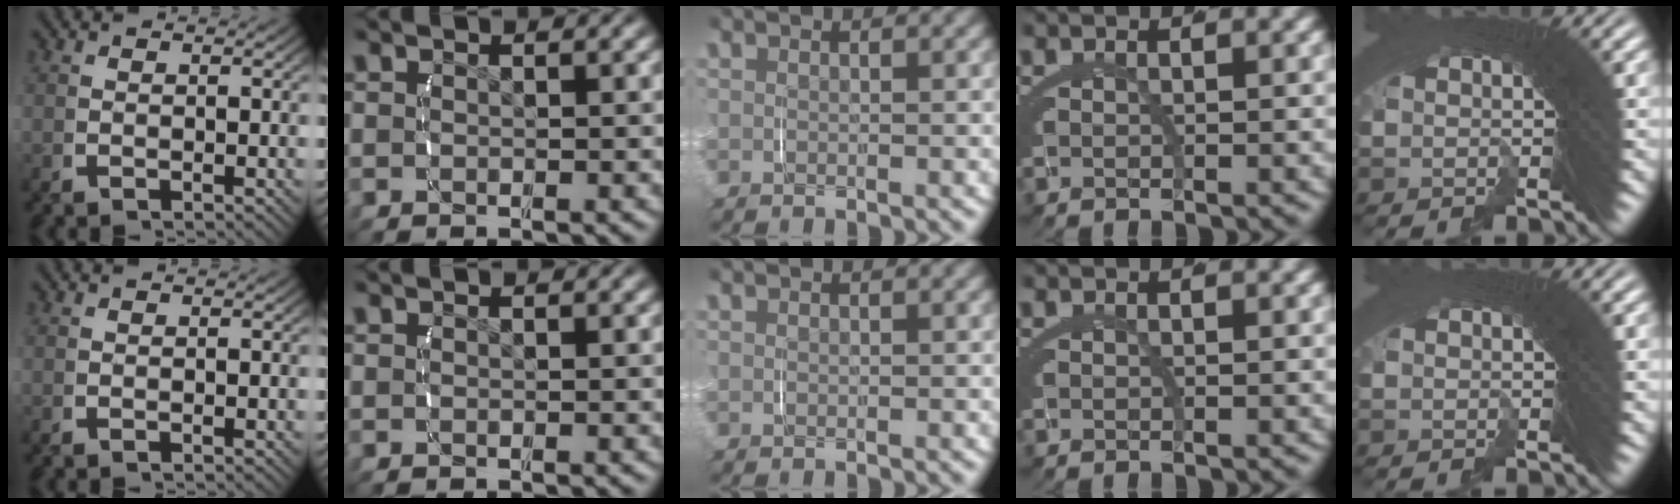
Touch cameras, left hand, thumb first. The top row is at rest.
{}